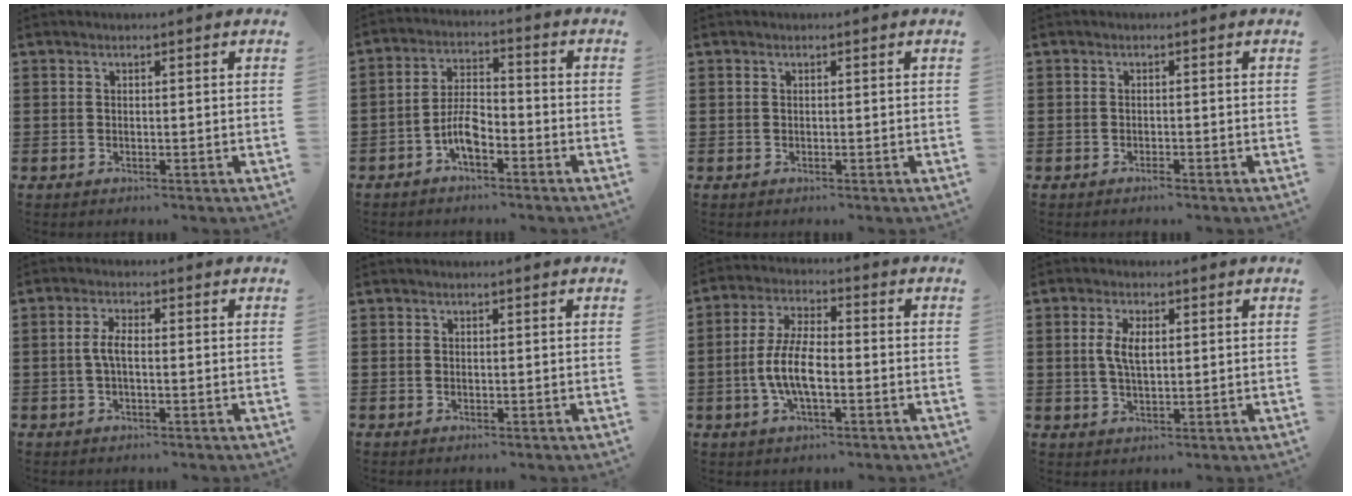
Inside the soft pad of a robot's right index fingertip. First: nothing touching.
{"total": 5.6, "force": [-2.9, 2.2, 4.2], "torque": [-0.099, 0.004, -0.062]}
{"total": 0.0}
{"total": 0.7, "force": [-0.6, 0.2, 0.2], "torque": [-0.007, -0.003, -0.012]}
{"total": 3.0, "force": [-0.4, 0.9, 2.8], "torque": [-0.066, -0.002, -0.014]}
{"total": 0.0}
{"total": 7.5, "force": [-1.8, 2.9, 6.7], "torque": [-0.156, -0.006, -0.041]}
{"total": 4.1, "force": [0.6, 1.8, 3.7], "torque": [-0.075, 0.008, 0.009]}